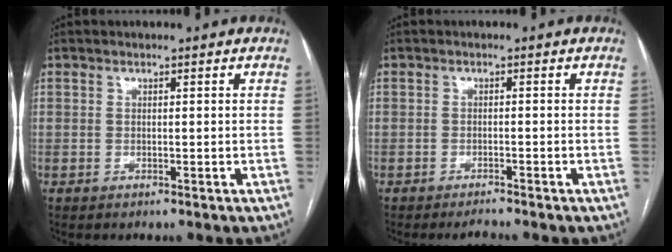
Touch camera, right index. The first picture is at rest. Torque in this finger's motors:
{"motor_torque": [0.12, -0.02, 0.08, 0.02]}